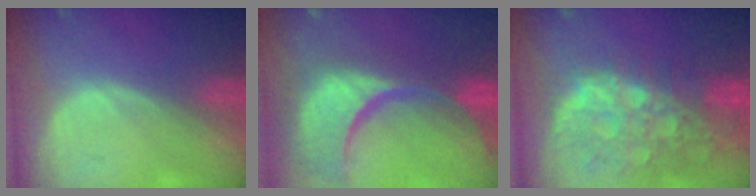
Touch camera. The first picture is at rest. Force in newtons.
{"total": 15.5, "press": 12.2, "slide": 9.6}
{"total": 13.0, "press": 10.7, "slide": 7.4}